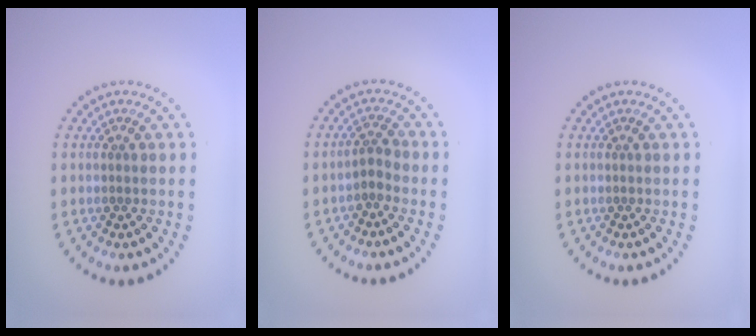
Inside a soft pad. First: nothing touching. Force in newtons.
{"total": 1.7, "press": 1.1, "slide": 1.3}
{"total": 0.0}